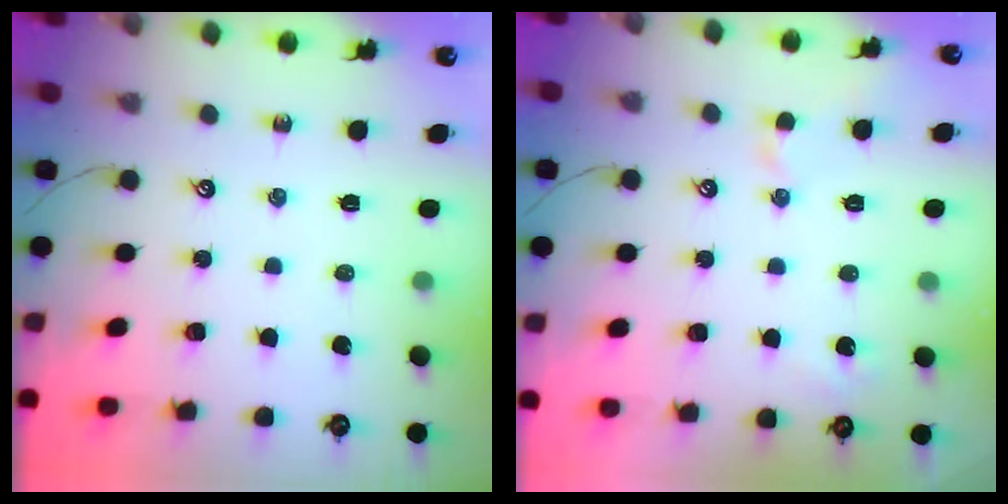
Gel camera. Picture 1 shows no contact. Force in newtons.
{"total": 2.1, "press": 2.0, "slide": 0.6}